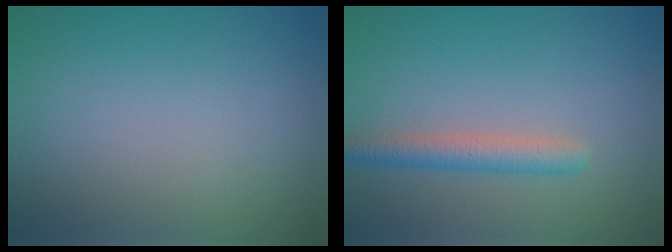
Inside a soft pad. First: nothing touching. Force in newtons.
{"total": 2.6, "press": 2.6, "slide": 0.1}